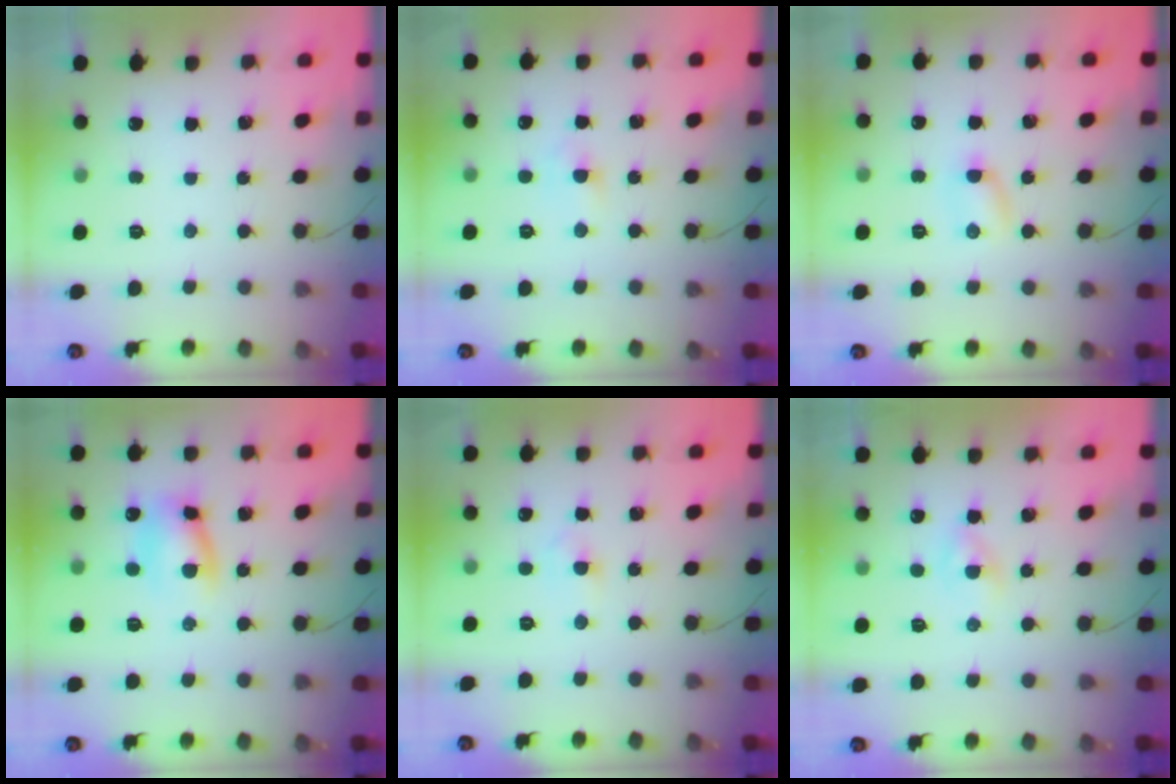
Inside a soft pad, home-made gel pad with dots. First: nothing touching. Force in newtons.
{"total": 2.6, "press": 2.3, "slide": 1.1}
{"total": 2.6, "press": 2.5, "slide": 0.9}
{"total": 8.7, "press": 8.7, "slide": 0.7}
{"total": 2.1, "press": 1.9, "slide": 0.9}
{"total": 1.9, "press": 1.7, "slide": 0.8}